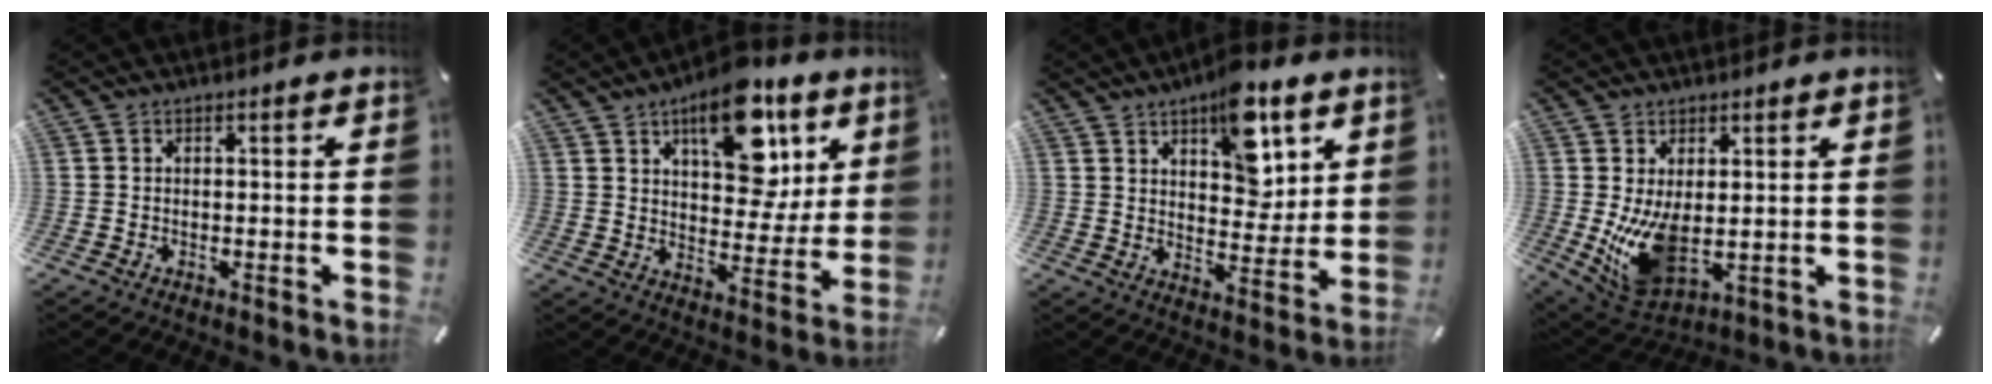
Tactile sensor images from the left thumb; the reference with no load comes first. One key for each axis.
{"total": 18.2, "fx": 9.8, "fy": 9.9, "fz": 11.8, "tx": -0.156, "ty": -0.046, "tz": 0.164}
{"total": 12.9, "fx": 7.5, "fy": 6.9, "fz": 7.9, "tx": -0.095, "ty": -0.040, "tz": 0.127}
{"total": 12.2, "fx": 0.5, "fy": 7.3, "fz": 9.7, "tx": -0.199, "ty": -0.023, "tz": 0.018}